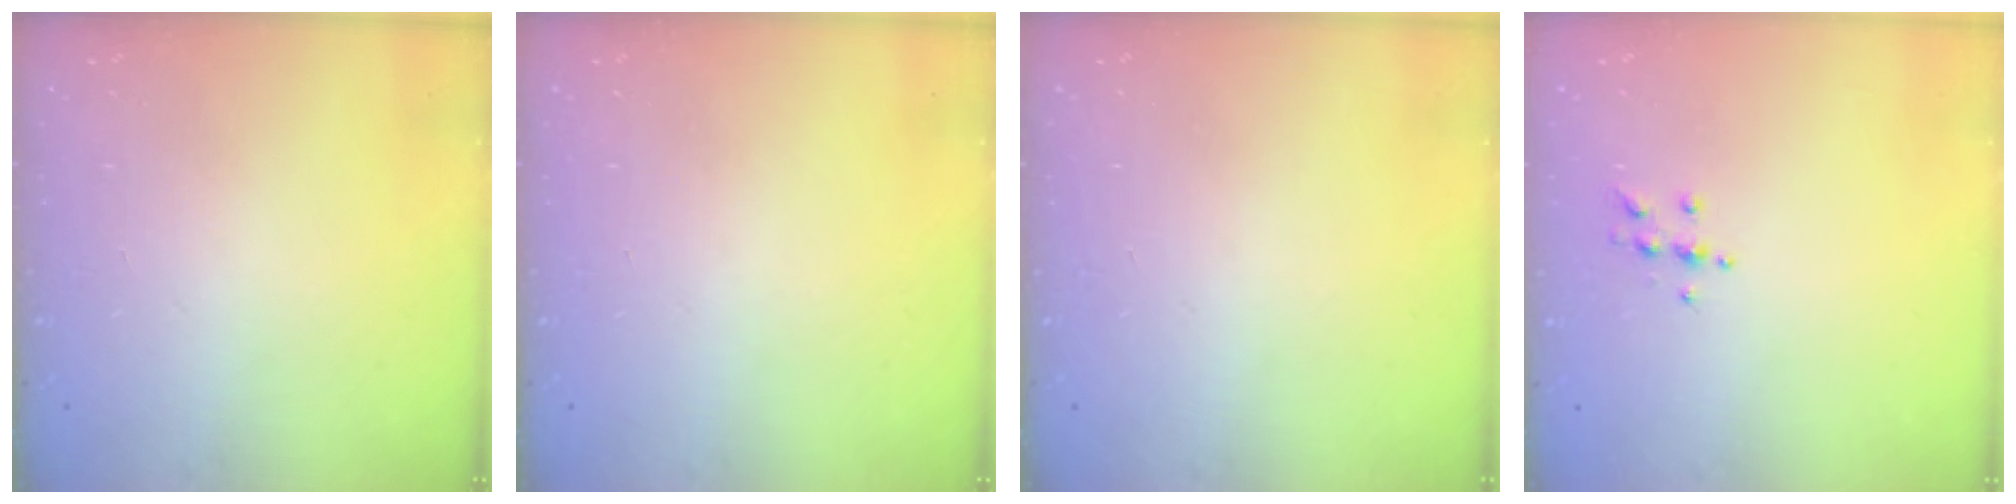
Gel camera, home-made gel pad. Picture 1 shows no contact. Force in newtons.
{"total": 0.0}
{"total": 0.0}
{"total": 5.0, "press": 4.9, "slide": 0.5}